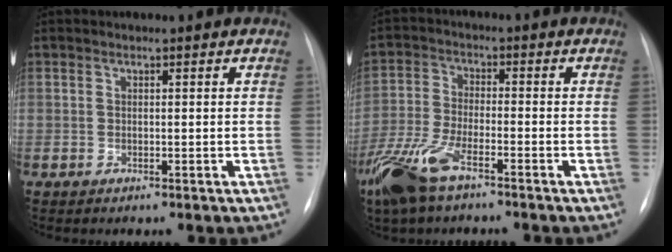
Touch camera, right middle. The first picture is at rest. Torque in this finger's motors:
{"motor_torque": [1.14, -0.99, 0.52, 0.14]}